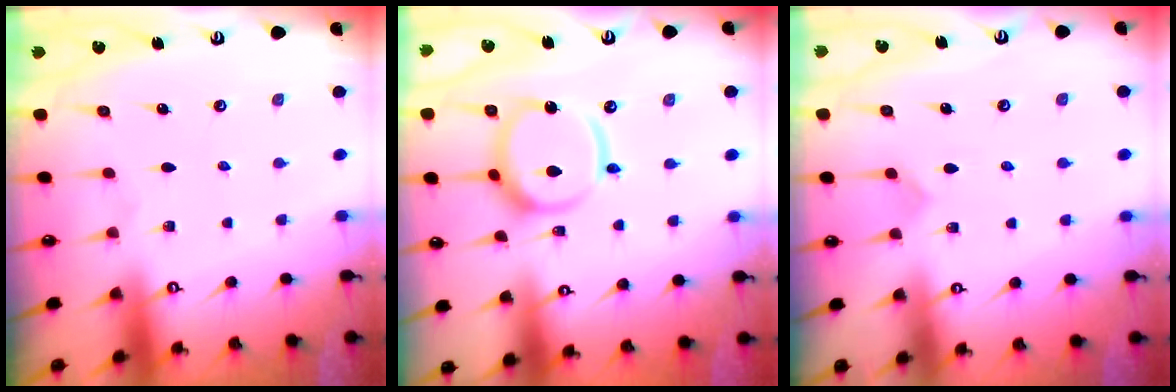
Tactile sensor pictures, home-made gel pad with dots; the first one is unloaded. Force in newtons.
{"total": 13.0, "press": 12.9, "slide": 1.7}
{"total": 2.5, "press": 2.5, "slide": 0.2}